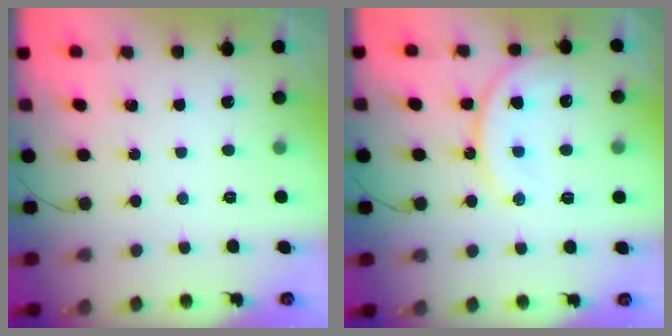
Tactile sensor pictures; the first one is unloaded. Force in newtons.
{"total": 13.6, "press": 13.6, "slide": 1.2}